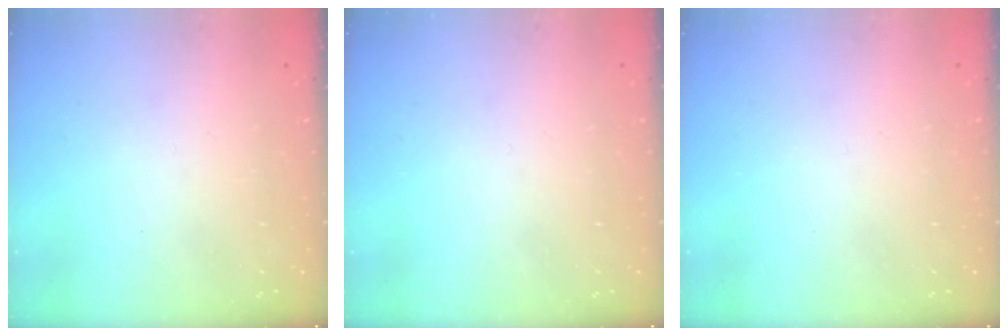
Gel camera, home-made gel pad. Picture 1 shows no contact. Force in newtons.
{"total": 0.0}
{"total": 0.0}